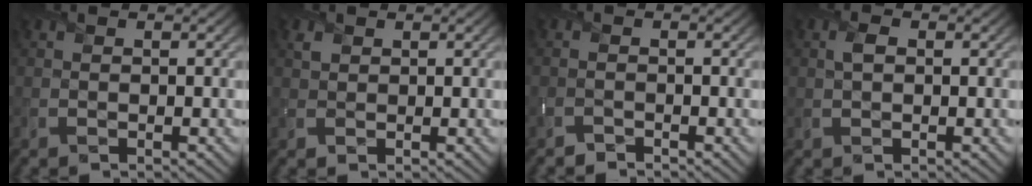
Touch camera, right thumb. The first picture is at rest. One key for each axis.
{"total": 1.1, "fx": 0.8, "fy": 0.7, "fz": 0.2, "tx": -0.004, "ty": -0.001, "tz": 0.017}
{"total": 1.2, "fx": -1.2, "fy": 0.1, "fz": 0.0, "tx": 0.000, "ty": -0.004, "tz": -0.027}
{"total": 1.5, "fx": 0.3, "fy": 0.9, "fz": 1.2, "tx": -0.028, "ty": 0.002, "tz": 0.005}